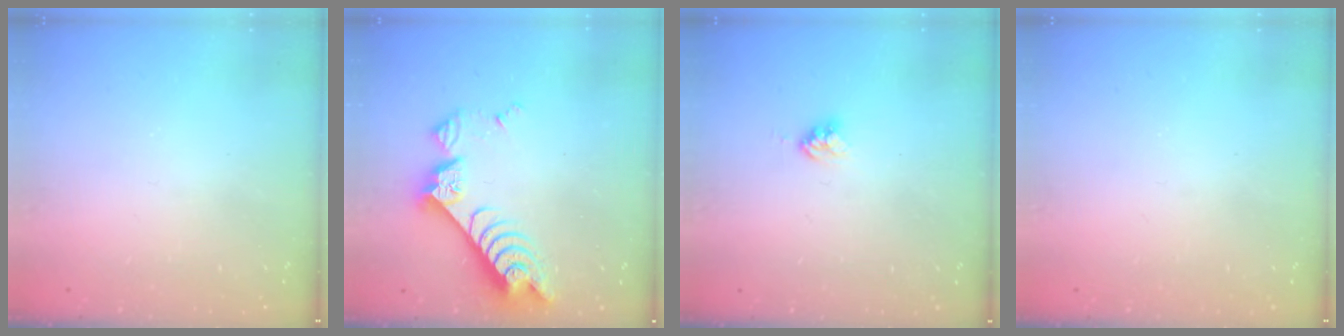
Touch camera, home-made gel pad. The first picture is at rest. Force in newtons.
{"total": 10.2, "press": 10.1, "slide": 1.1}
{"total": 2.4, "press": 2.3, "slide": 0.4}
{"total": 0.0}